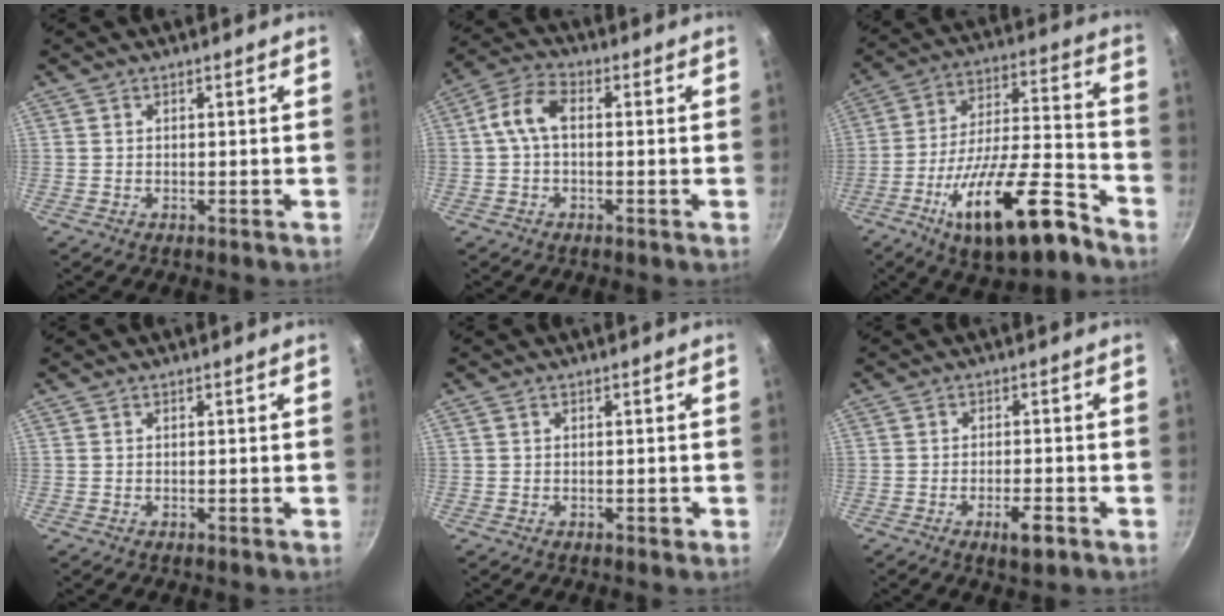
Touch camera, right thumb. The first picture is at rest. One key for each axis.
{"total": 6.8, "fx": 0.2, "fy": 3.8, "fz": 5.5, "tx": -0.116, "ty": 0.029, "tz": -0.008}
{"total": 21.4, "fx": -12.3, "fy": 6.8, "fz": 16.2, "tx": -0.239, "ty": 0.067, "tz": -0.205}
{"total": 0.0}
{"total": 1.1, "fx": -0.2, "fy": 0.7, "fz": 0.8, "tx": -0.005, "ty": 0.003, "tz": -0.003}
{"total": 4.2, "fx": -2.2, "fy": 1.3, "fz": 3.4, "tx": -0.050, "ty": 0.009, "tz": -0.033}